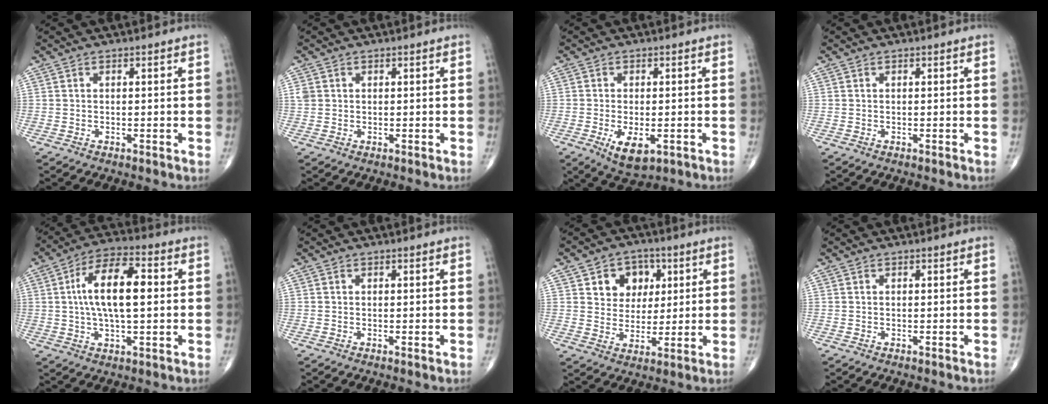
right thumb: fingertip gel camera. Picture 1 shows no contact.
{"total": 1.6, "force": [0.4, 1.4, 0.7], "torque": [-0.012, 0.007, 0.010]}
{"total": 6.3, "force": [-2.2, 2.9, 5.1], "torque": [-0.086, -0.011, -0.027]}
{"total": 0.0}
{"total": 13.4, "force": [1.4, 5.7, 12.1], "torque": [-0.214, 0.017, 0.019]}
{"total": 0.0}
{"total": 9.1, "force": [3.3, 7.4, 4.1], "torque": [-0.018, -0.008, 0.053]}
{"total": 0.0}